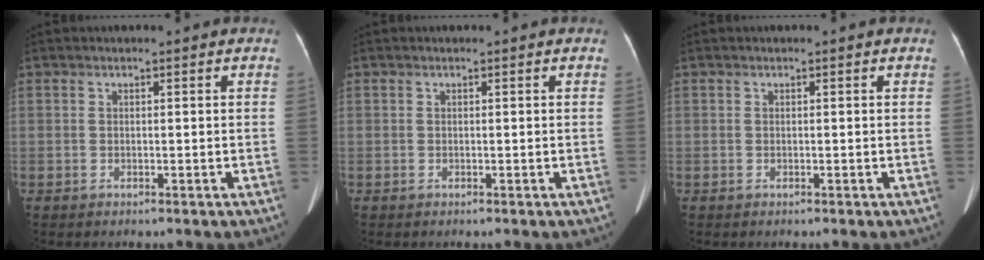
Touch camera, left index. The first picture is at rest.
{"total": 0.0}
{"total": 0.0}